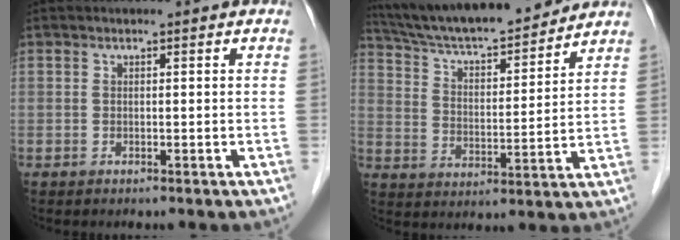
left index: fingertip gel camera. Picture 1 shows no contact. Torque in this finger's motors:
{"motor_torque": [0.10, -0.44, 0.34, 0.07]}